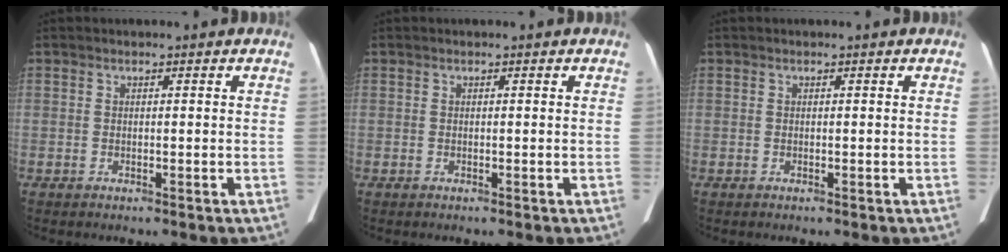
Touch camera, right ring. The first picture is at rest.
{"total": 0.0}
{"total": 0.0}